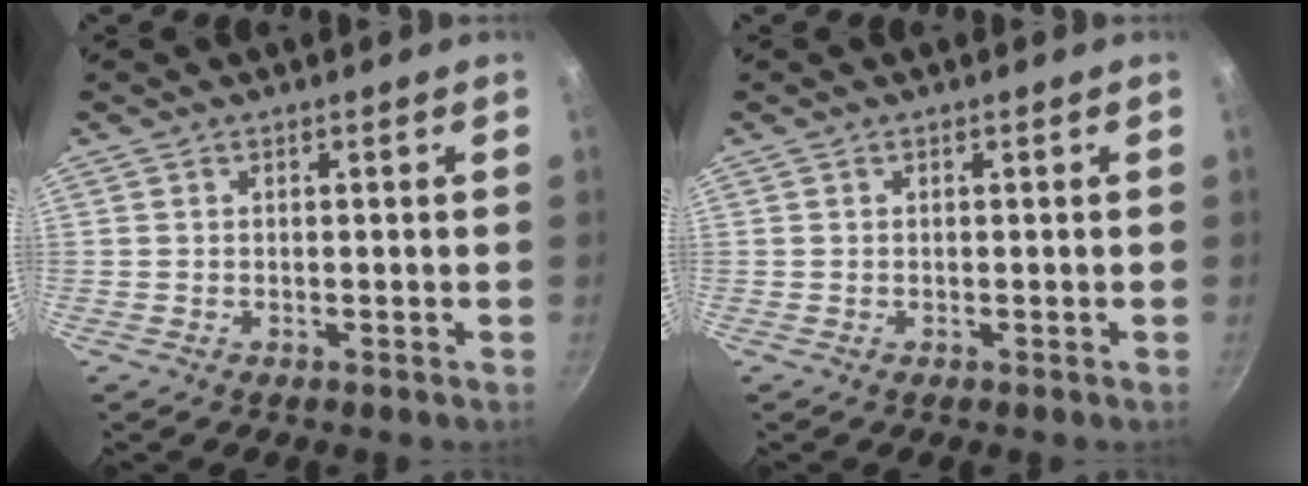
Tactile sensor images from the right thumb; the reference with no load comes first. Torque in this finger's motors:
{"motor_torque": [0.00, 0.00, -0.11, 0.11, 0.00]}